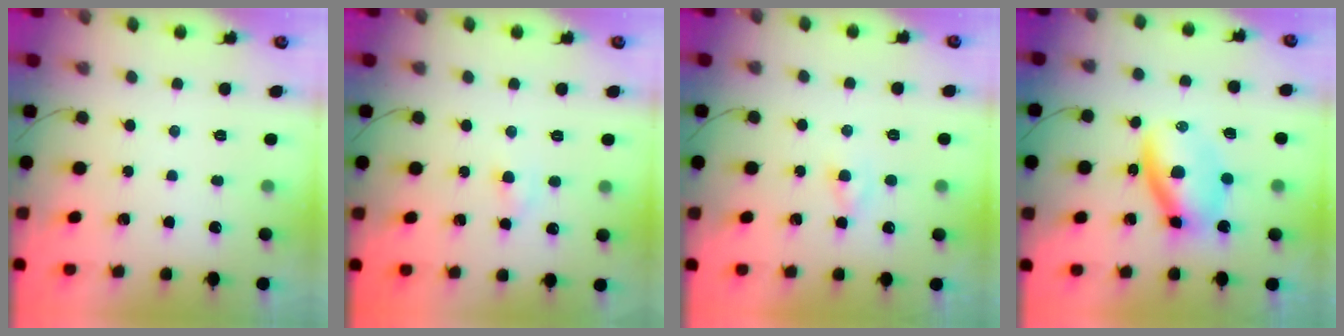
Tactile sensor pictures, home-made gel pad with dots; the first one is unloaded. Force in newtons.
{"total": 3.0, "press": 2.8, "slide": 1.0}
{"total": 1.9, "press": 1.7, "slide": 0.9}
{"total": 8.0, "press": 7.7, "slide": 2.4}